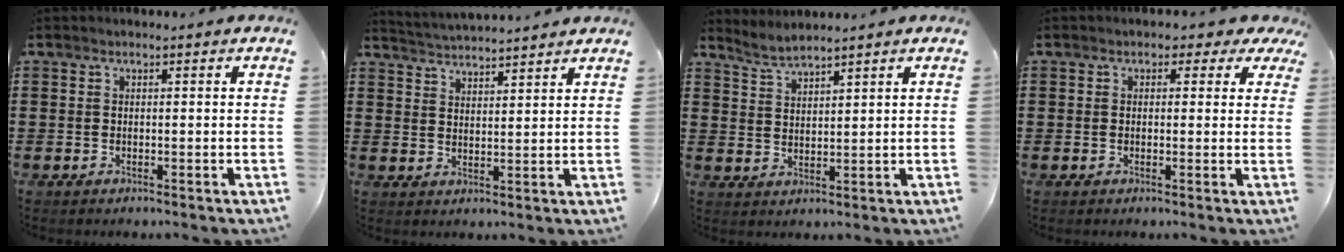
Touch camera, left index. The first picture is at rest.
{"total": 3.2, "force": [3.1, -0.4, -0.3], "torque": [-0.007, -0.016, 0.055]}
{"total": 2.8, "force": [2.7, -0.1, 0.5], "torque": [-0.018, -0.006, 0.051]}
{"total": 1.8, "force": [0.7, 1.2, 1.1], "torque": [-0.019, 0.006, 0.008]}